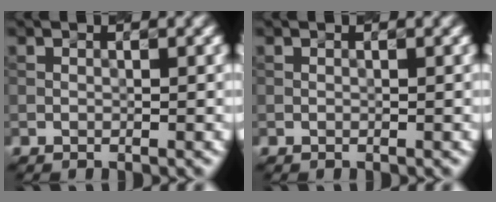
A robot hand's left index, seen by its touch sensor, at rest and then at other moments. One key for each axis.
{"total": 0.0}